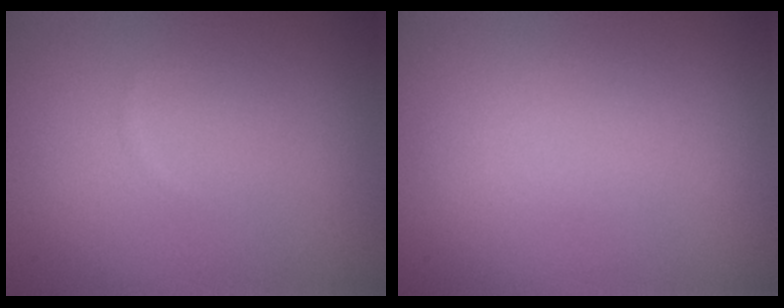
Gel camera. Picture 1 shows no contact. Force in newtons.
{"total": 0.0}